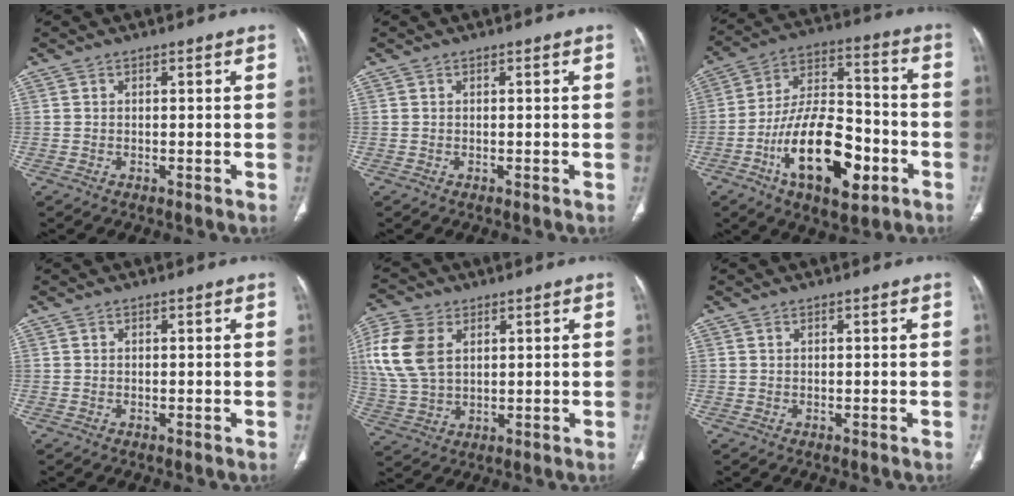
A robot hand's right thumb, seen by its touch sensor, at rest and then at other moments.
{"total": 0.0}
{"total": 20.2, "force": [-7.8, 9.5, 16.0], "torque": [-0.254, 0.041, -0.129]}
{"total": 0.0}
{"total": 12.5, "force": [3.6, 8.3, 8.7], "torque": [-0.191, -0.001, 0.076]}
{"total": 0.0}